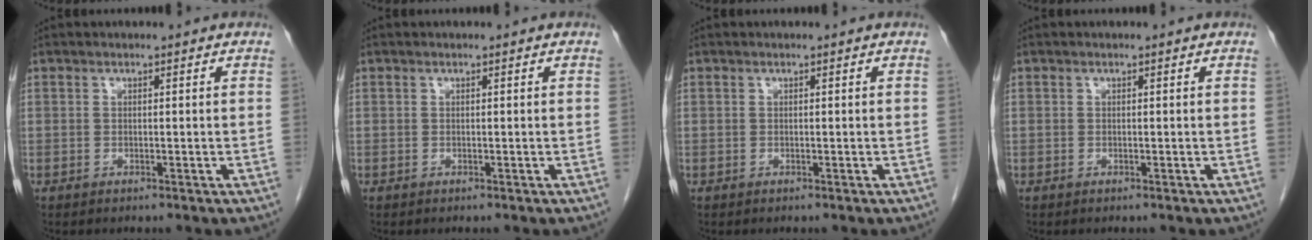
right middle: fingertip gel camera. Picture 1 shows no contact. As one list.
[{"total": 0.0}, {"total": 0.0}, {"total": 0.0}]